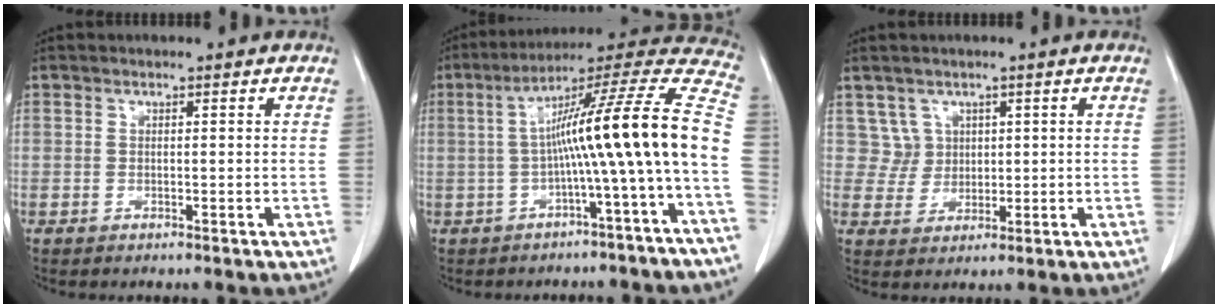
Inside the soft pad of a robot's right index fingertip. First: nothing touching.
{"total": 17.2, "force": [-2.2, -1.5, 17.0], "torque": [-0.241, 0.041, -0.043]}
{"total": 7.7, "force": [3.6, 6.8, -0.6], "torque": [0.016, 0.023, 0.079]}